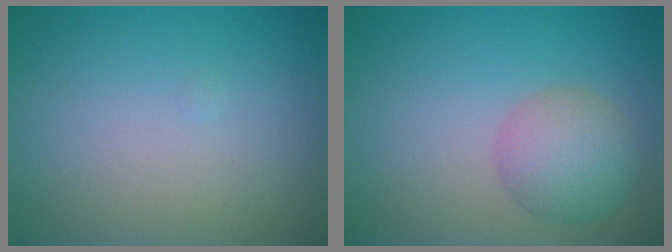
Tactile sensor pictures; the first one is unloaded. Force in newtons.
{"total": 3.7, "press": 3.7, "slide": 0.1}